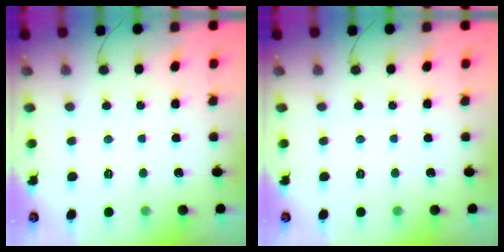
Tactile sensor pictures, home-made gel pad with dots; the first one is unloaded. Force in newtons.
{"total": 0.0}